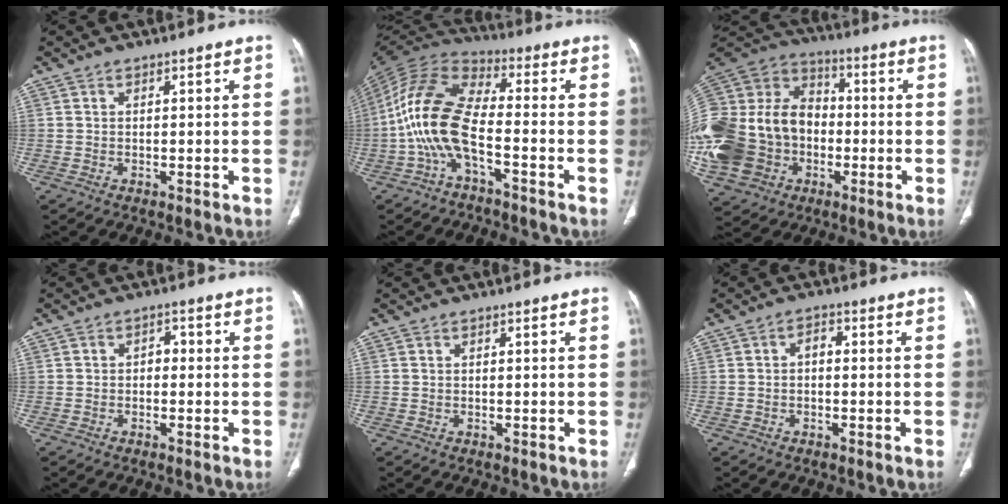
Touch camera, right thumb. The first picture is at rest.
{"total": 13.7, "force": [-4.2, 5.6, 11.7], "torque": [-0.254, 0.056, -0.089]}
{"total": 32.1, "force": [-6.0, 25.3, 18.8], "torque": [-0.463, 0.069, -0.103]}
{"total": 2.0, "force": [-0.3, 1.4, 1.3], "torque": [-0.009, 0.010, -0.012]}
{"total": 0.0}
{"total": 2.1, "force": [-0.2, 1.3, 1.7], "torque": [-0.023, 0.010, -0.009]}